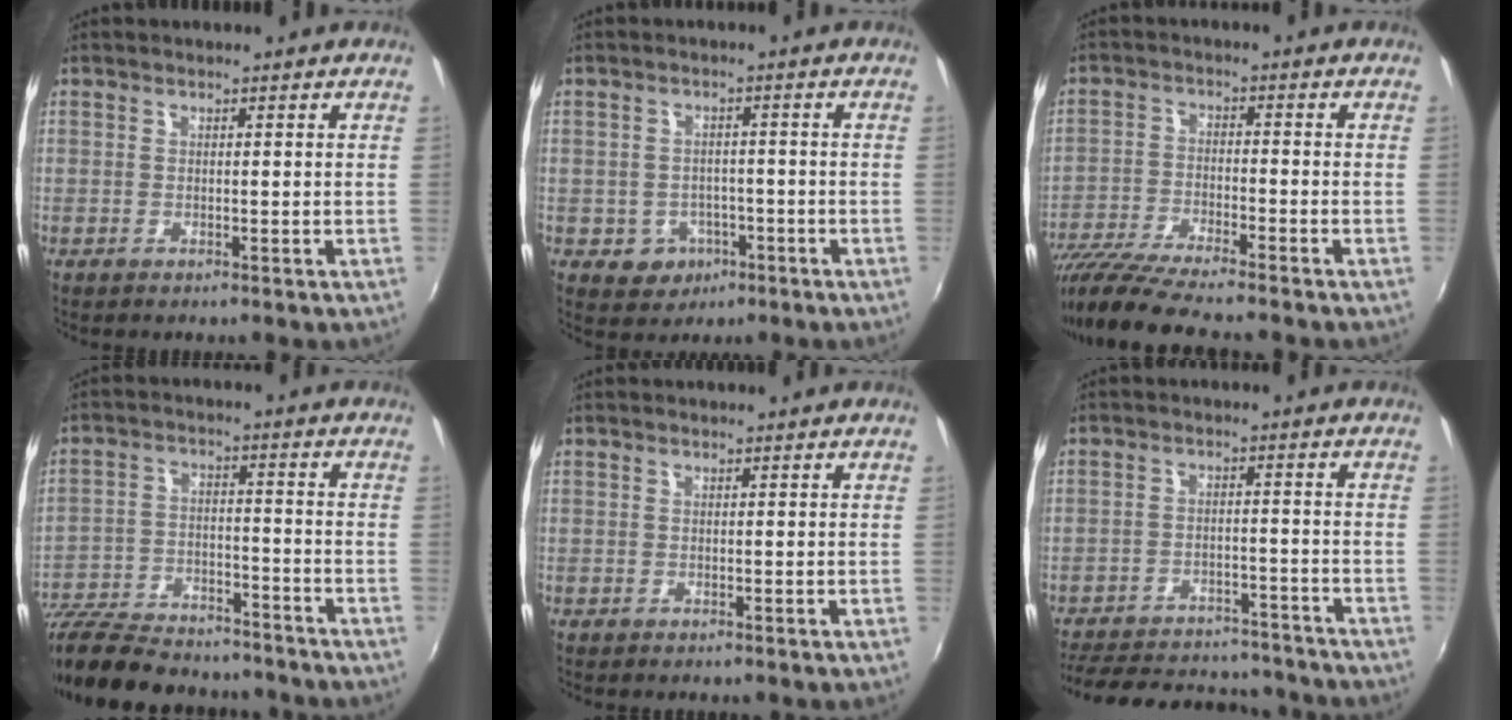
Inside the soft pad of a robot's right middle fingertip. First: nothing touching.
{"total": 5.4, "force": [-2.3, 4.7, 1.3], "torque": [-0.039, 0.007, -0.022]}
{"total": 12.3, "force": [-10.8, 0.6, 5.9], "torque": [-0.134, -0.034, -0.199]}
{"total": 22.5, "force": [-19.1, 7.1, 9.5], "torque": [-0.209, -0.020, -0.296]}
{"total": 0.0}
{"total": 20.9, "force": [-17.9, 7.9, 7.4], "torque": [-0.170, 0.025, -0.229]}